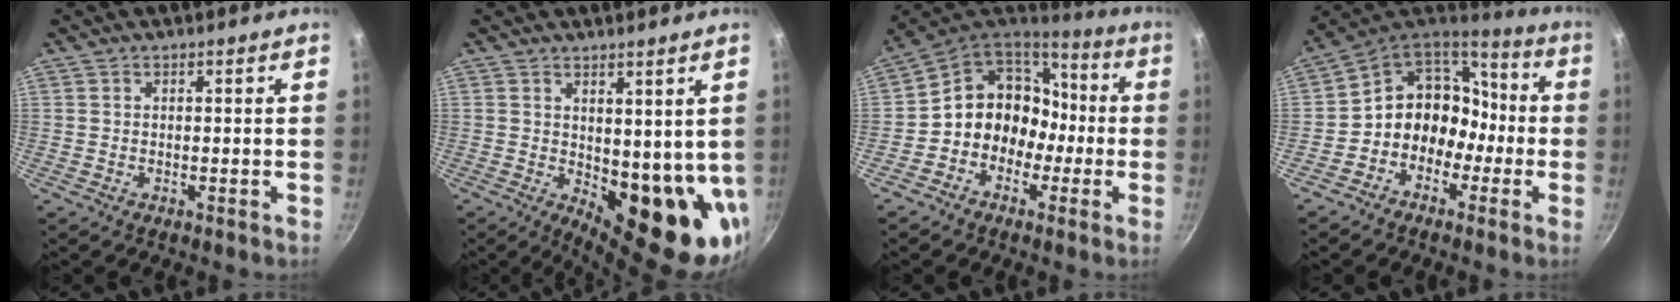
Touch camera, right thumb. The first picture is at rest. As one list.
[{"total": 14.0, "force": [1.1, 6.7, 12.2], "torque": [-0.121, -0.037, 0.032]}, {"total": 13.5, "force": [-2.2, 11.6, 6.5], "torque": [-0.046, 0.060, -0.050]}, {"total": 13.3, "force": [-3.3, 11.2, 6.2], "torque": [-0.039, 0.068, -0.072]}]